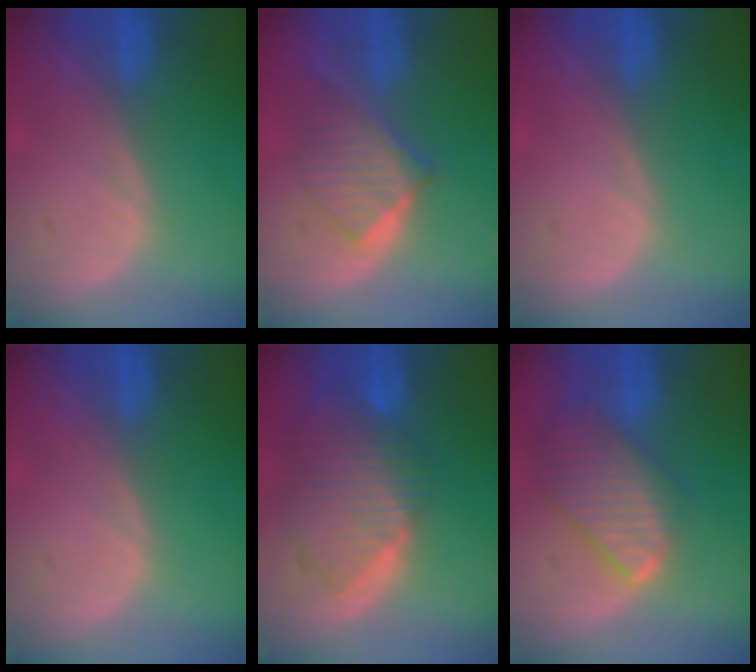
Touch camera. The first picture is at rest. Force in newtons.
{"total": 6.4, "press": 6.3, "slide": 1.5}
{"total": 0.0}
{"total": 0.0}
{"total": 10.3, "press": 9.0, "slide": 5.1}
{"total": 9.7, "press": 8.3, "slide": 5.0}